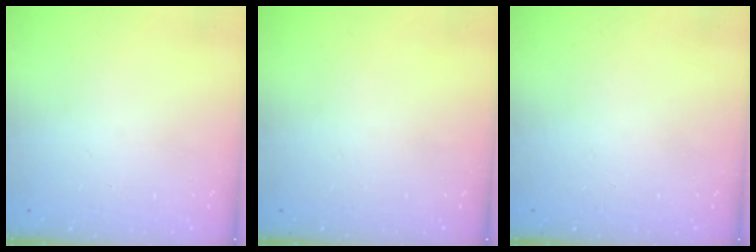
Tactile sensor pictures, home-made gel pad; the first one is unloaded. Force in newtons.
{"total": 0.0}
{"total": 0.0}